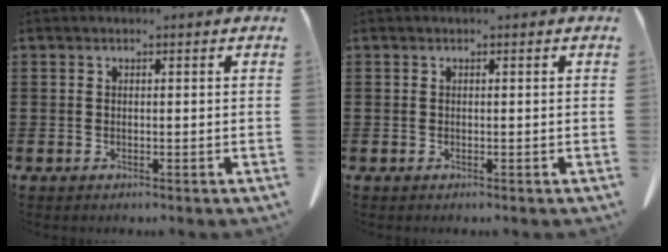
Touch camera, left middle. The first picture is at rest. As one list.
[{"total": 0.0}]